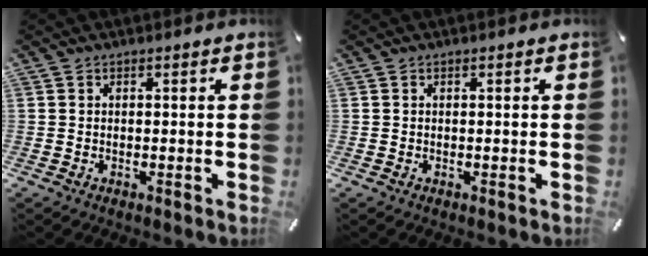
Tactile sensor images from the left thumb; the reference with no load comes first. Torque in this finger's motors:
{"motor_torque": [0.10, 0.20, 0.06, -0.02, 0.00]}